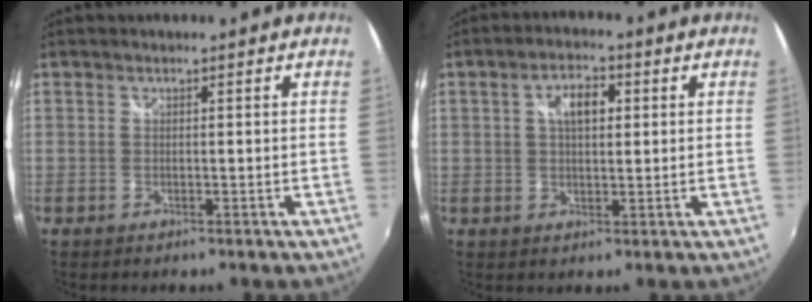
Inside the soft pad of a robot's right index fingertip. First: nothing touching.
{"total": 5.6, "force": [1.4, 2.9, 4.6], "torque": [-0.078, 0.015, 0.023]}